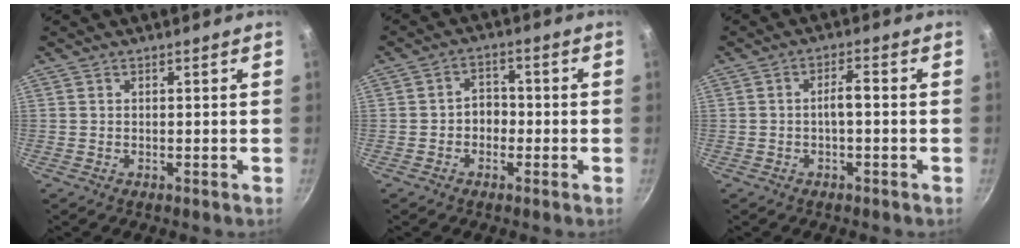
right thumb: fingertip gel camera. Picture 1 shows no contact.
{"total": 3.9, "force": [-1.1, 3.1, 2.0], "torque": [-0.002, 0.017, -0.021]}
{"total": 3.0, "force": [-0.7, 0.9, 2.8], "torque": [-0.056, 0.019, -0.014]}